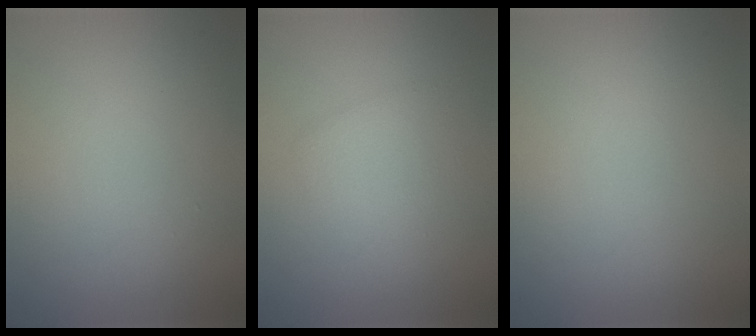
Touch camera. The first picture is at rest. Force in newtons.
{"total": 2.4, "press": 2.4, "slide": 0.3}
{"total": 0.0}